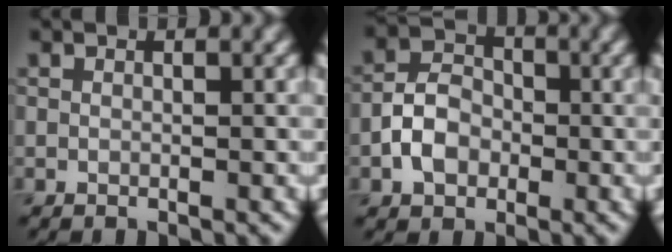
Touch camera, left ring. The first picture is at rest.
{"total": 3.8, "force": [-1.2, 2.8, 2.2], "torque": [-0.039, 0.007, -0.027]}